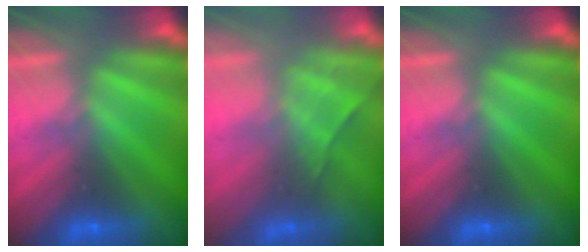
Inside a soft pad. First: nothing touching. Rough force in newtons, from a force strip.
{"total": 2.3}
{"total": 0.0}